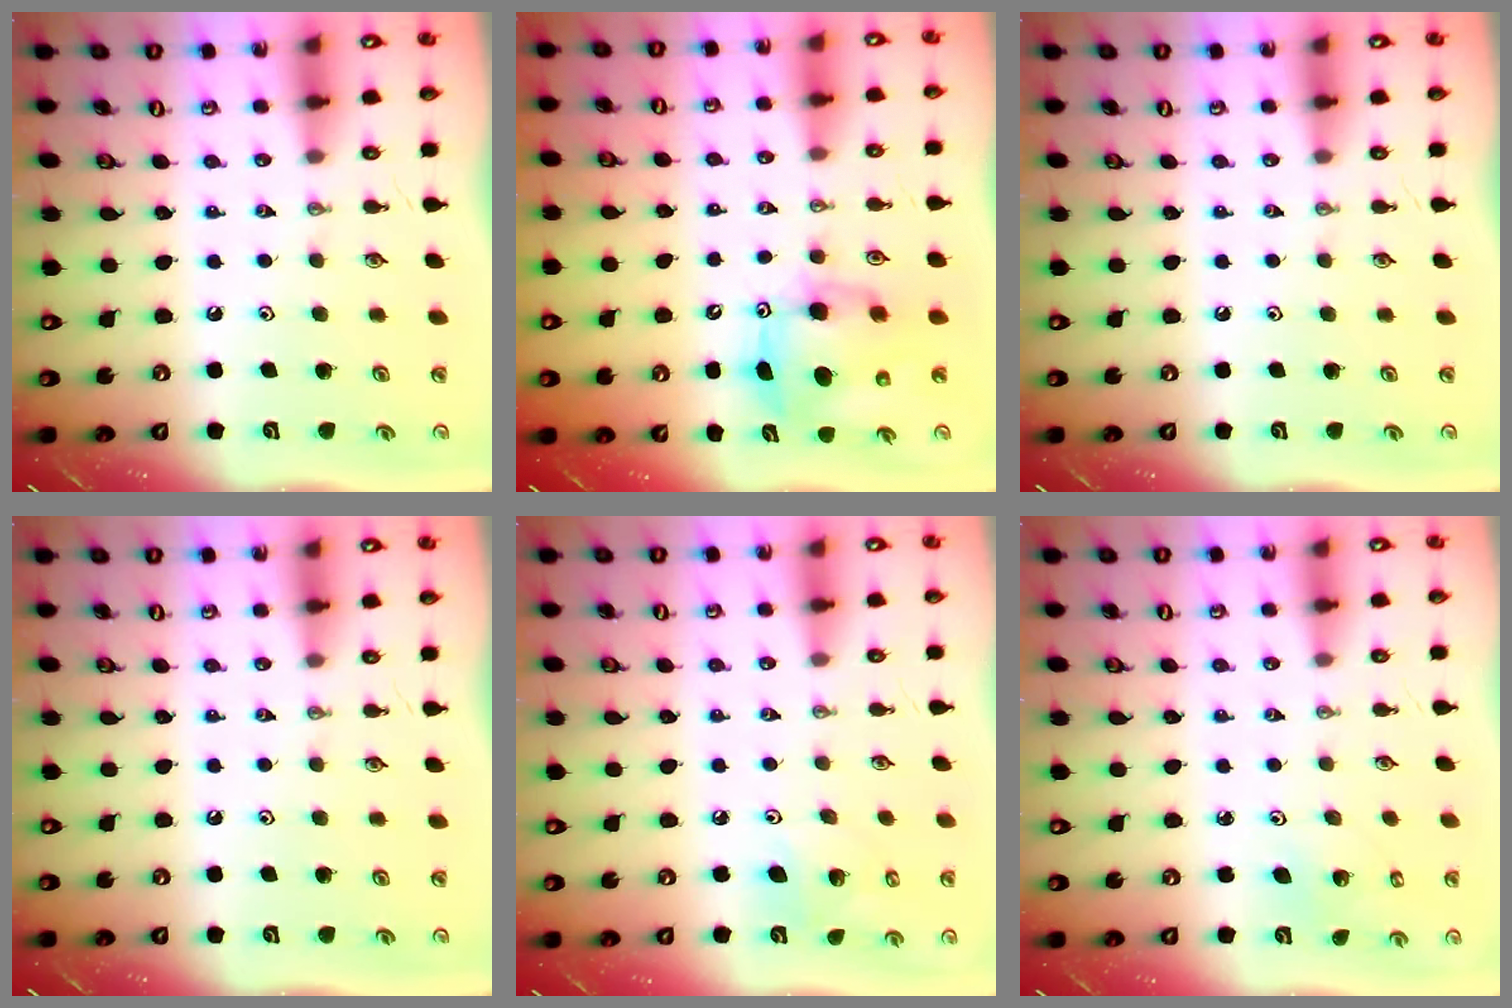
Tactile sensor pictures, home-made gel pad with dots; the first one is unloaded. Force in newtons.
{"total": 8.2, "press": 8.2, "slide": 0.6}
{"total": 0.0}
{"total": 0.0}
{"total": 7.4, "press": 7.0, "slide": 2.4}
{"total": 2.2, "press": 2.2, "slide": 0.2}